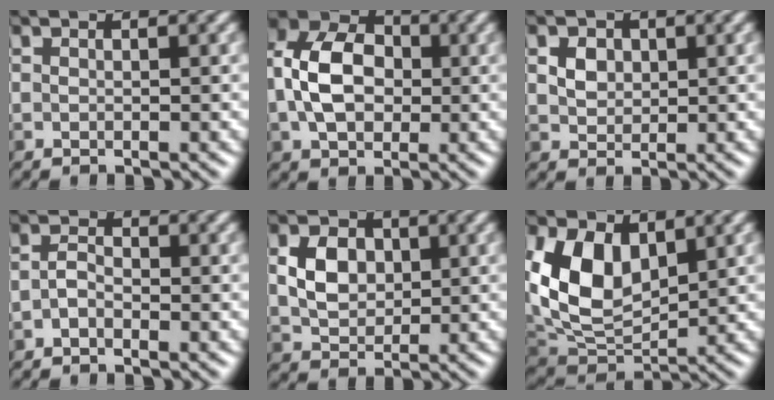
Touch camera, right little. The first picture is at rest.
{"total": 7.3, "force": [-0.1, 5.2, 5.1], "torque": [-0.104, 0.013, -0.012]}
{"total": 2.1, "force": [0.6, 1.6, 1.1], "torque": [-0.023, -0.002, 0.009]}
{"total": 1.5, "force": [-0.7, 0.8, 1.0], "torque": [-0.021, 0.004, -0.018]}
{"total": 4.0, "force": [0.7, 3.0, 2.6], "torque": [-0.054, 0.001, 0.011]}
{"total": 8.4, "force": [2.2, 5.3, 6.1], "torque": [-0.129, -0.009, 0.042]}